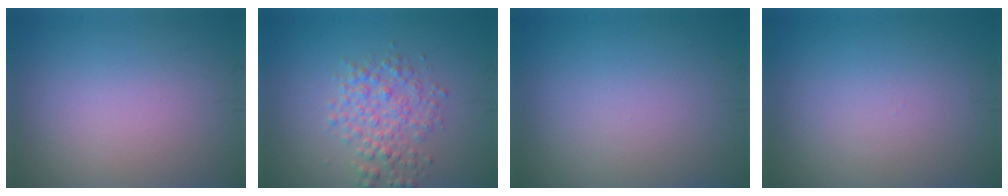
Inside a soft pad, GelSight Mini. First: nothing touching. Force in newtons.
{"total": 3.2, "press": 3.2, "slide": 0.1}
{"total": 0.0}
{"total": 0.0}